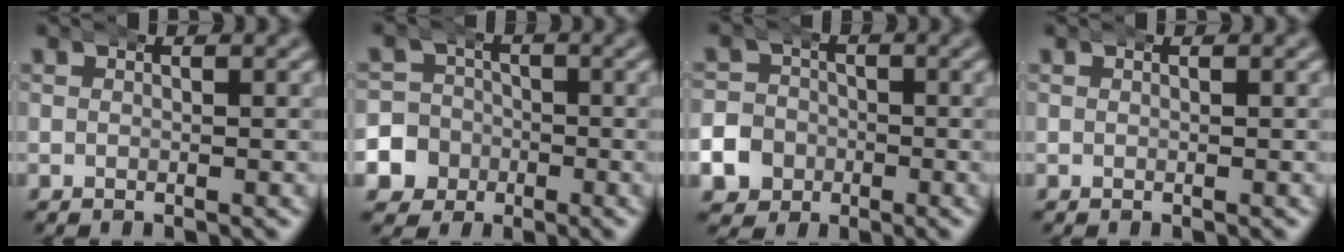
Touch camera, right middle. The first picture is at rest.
{"total": 10.6, "force": [-3.9, 9.7, 1.7], "torque": [-0.064, -0.041, -0.073]}
{"total": 8.2, "force": [-3.3, 7.3, 1.6], "torque": [-0.045, -0.027, -0.062]}
{"total": 0.0}